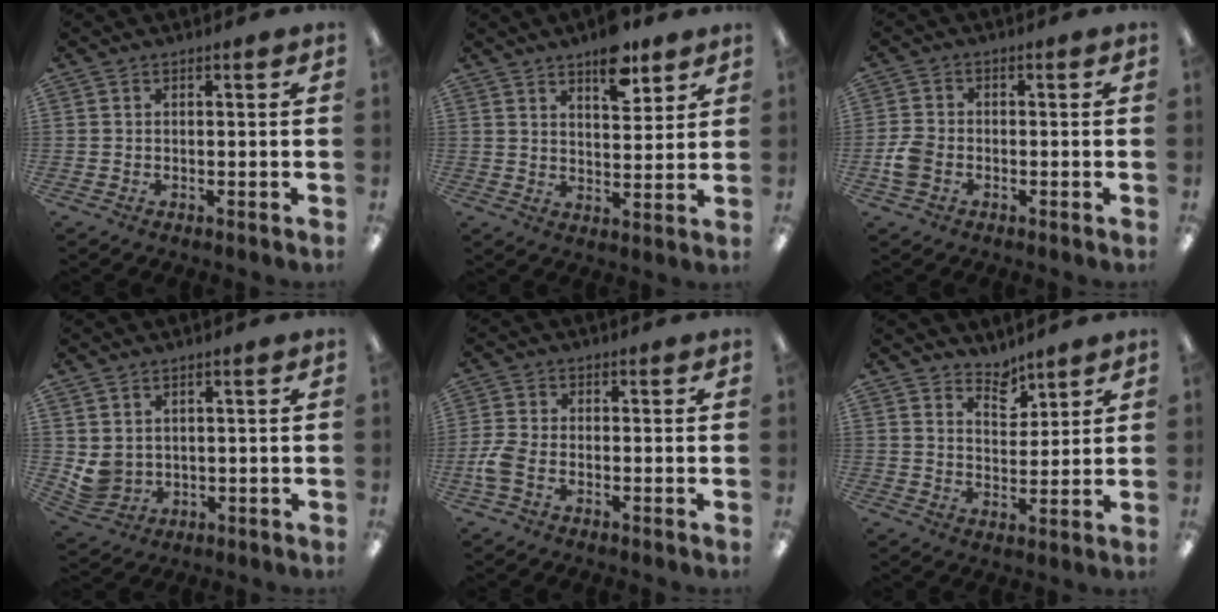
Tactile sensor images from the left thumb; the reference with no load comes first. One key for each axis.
{"total": 9.5, "fx": 6.8, "fy": 3.9, "fz": 5.3, "tx": -0.057, "ty": -0.044, "tz": 0.112}
{"total": 4.7, "fx": -1.6, "fy": 3.4, "fz": 2.9, "tx": -0.058, "ty": 0.007, "tz": -0.029}
{"total": 4.5, "fx": 2.3, "fy": 3.6, "fz": 1.4, "tx": -0.043, "ty": -0.009, "tz": 0.046}
{"total": 4.5, "fx": -1.5, "fy": 2.4, "fz": 3.5, "tx": -0.074, "ty": 0.003, "tz": -0.029}
{"total": 5.5, "fx": 5.0, "fy": 2.1, "fz": 1.0, "tx": -0.003, "ty": -0.040, "tz": 0.088}